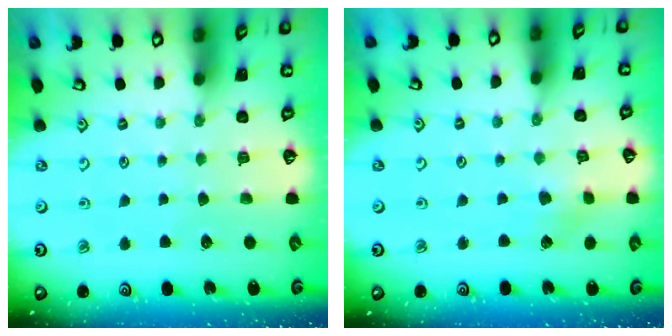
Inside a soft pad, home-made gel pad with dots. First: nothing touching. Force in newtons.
{"total": 2.7, "press": 2.7, "slide": 0.3}